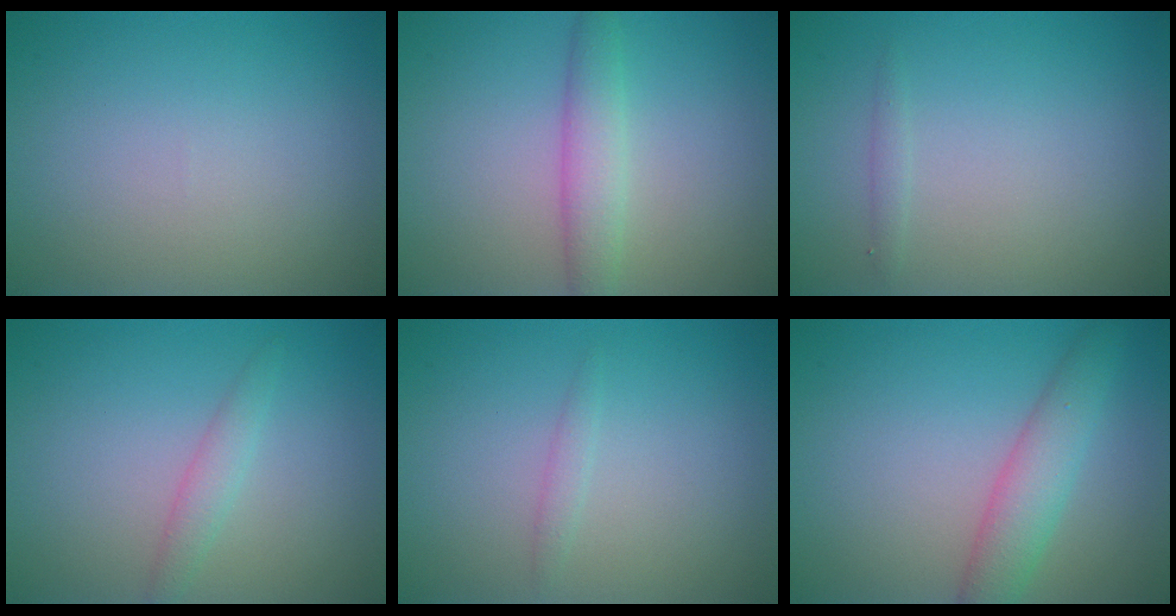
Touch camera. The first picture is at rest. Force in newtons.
{"total": 2.9, "press": 2.9, "slide": 0.1}
{"total": 0.6, "press": 0.6, "slide": 0.0}
{"total": 1.6, "press": 1.6, "slide": 0.0}
{"total": 0.8, "press": 0.8, "slide": 0.1}
{"total": 3.6, "press": 3.6, "slide": 0.1}